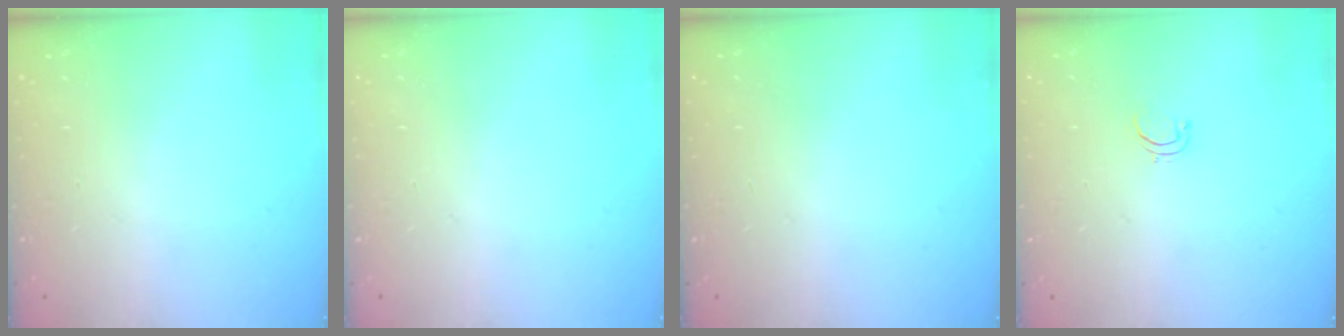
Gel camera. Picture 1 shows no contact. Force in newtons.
{"total": 0.0}
{"total": 0.0}
{"total": 3.3, "press": 3.2, "slide": 0.3}